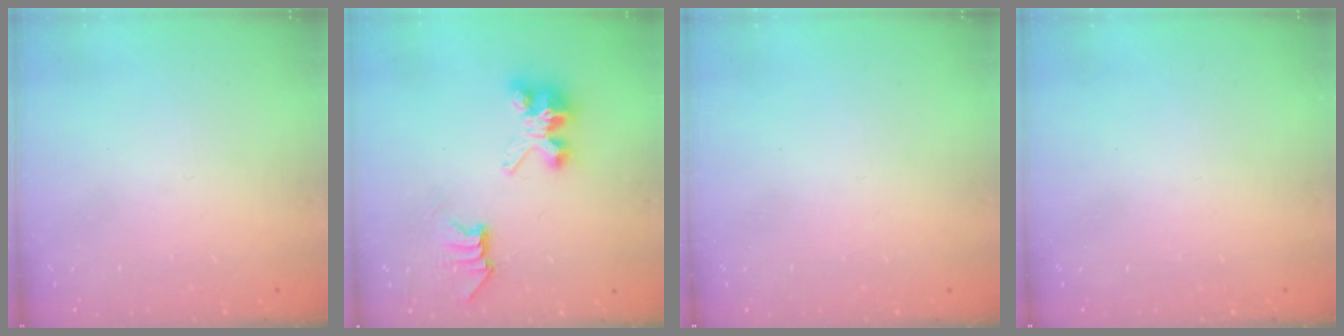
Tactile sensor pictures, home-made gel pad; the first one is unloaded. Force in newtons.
{"total": 7.5, "press": 7.5, "slide": 0.1}
{"total": 0.0}
{"total": 0.0}